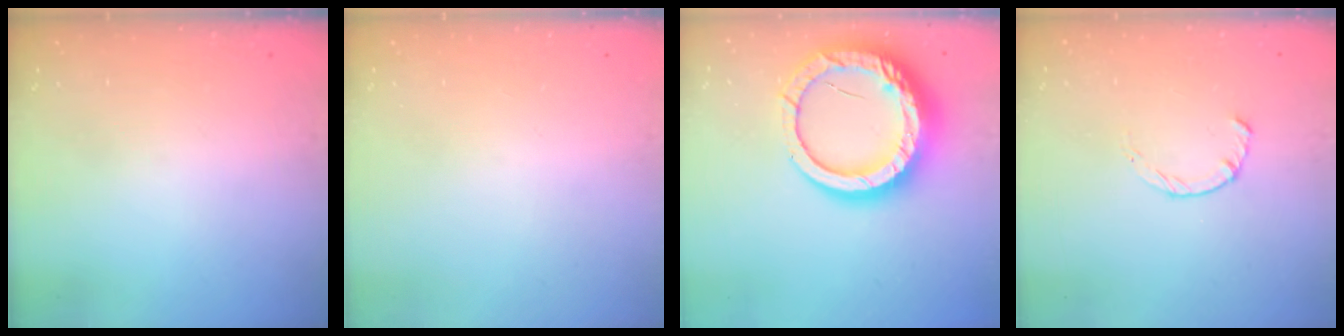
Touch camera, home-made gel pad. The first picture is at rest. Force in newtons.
{"total": 0.0}
{"total": 21.8, "press": 21.7, "slide": 2.1}
{"total": 2.2, "press": 2.2, "slide": 0.4}